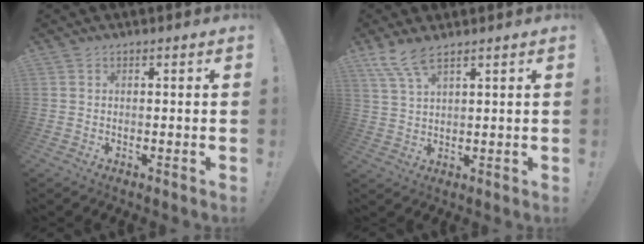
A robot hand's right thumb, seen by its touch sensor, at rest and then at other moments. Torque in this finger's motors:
{"motor_torque": [0.63, 0.62, 0.27, 0.64, 0.00]}